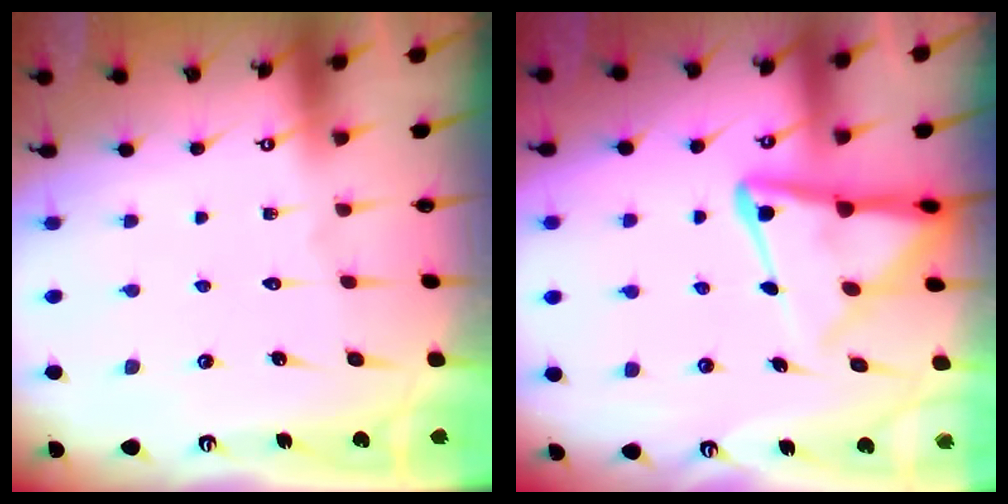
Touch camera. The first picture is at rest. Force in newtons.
{"total": 11.1, "press": 11.1, "slide": 1.1}